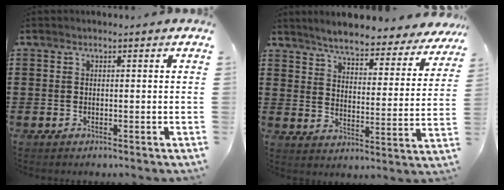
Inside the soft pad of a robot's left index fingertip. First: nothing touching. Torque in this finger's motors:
{"motor_torque": [0.50, 0.51, 0.88, 0.21]}